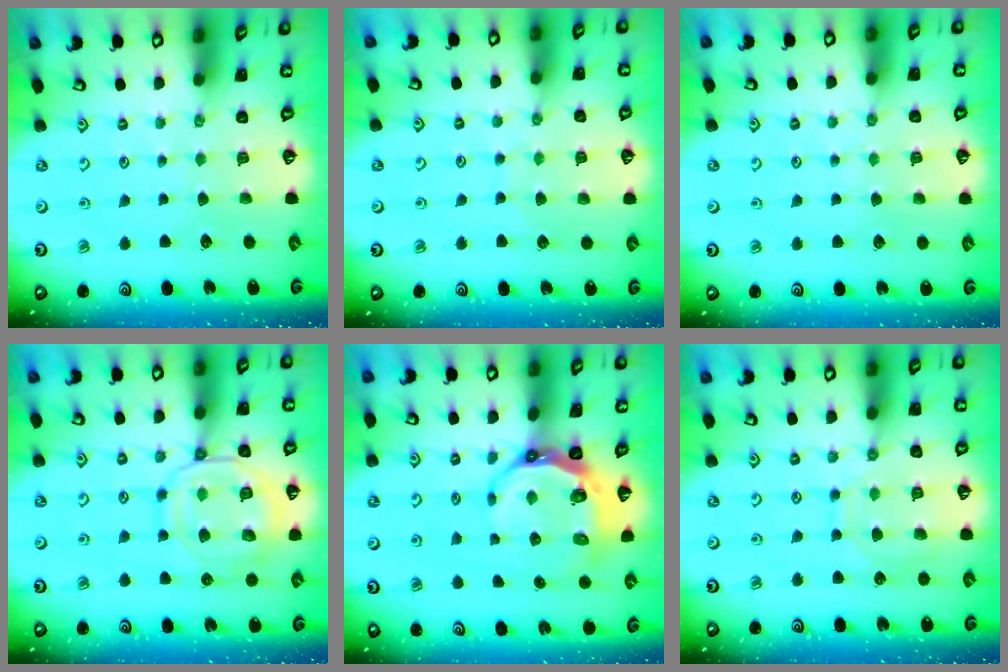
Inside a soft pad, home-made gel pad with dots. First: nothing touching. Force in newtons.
{"total": 5.2, "press": 5.2, "slide": 0.5}
{"total": 4.8, "press": 4.7, "slide": 0.6}
{"total": 13.5, "press": 13.4, "slide": 1.3}
{"total": 8.6, "press": 7.8, "slide": 3.5}
{"total": 10.3, "press": 10.2, "slide": 0.9}